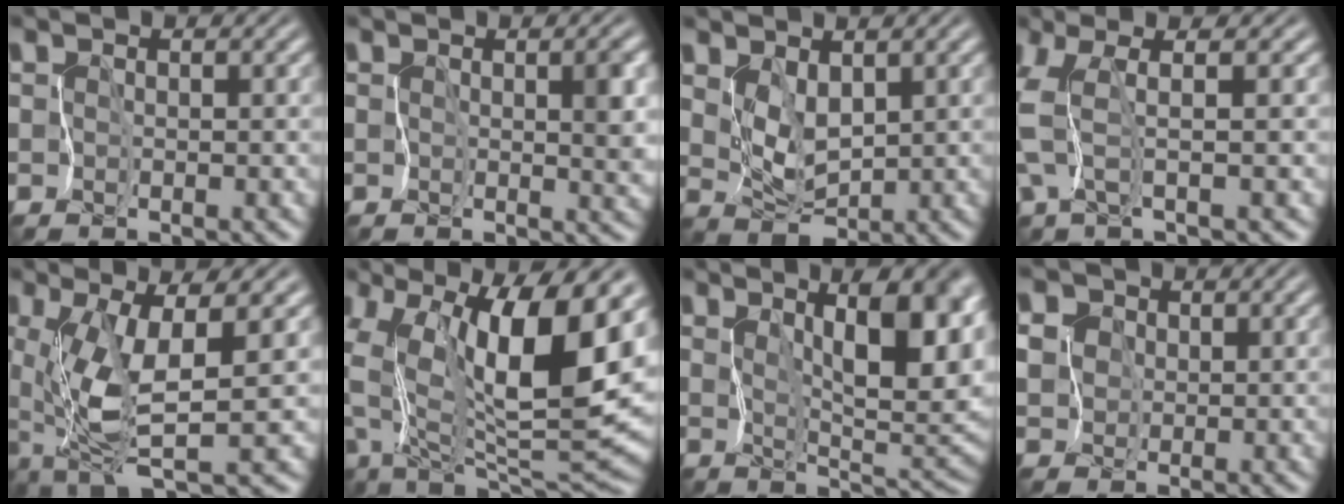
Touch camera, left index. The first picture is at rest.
{"total": 4.2, "force": [0.7, 1.6, 3.8], "torque": [-0.057, -0.004, 0.014]}
{"total": 2.3, "force": [1.1, 1.2, 1.6], "torque": [-0.040, -0.008, 0.025]}
{"total": 3.0, "force": [0.4, 0.1, 3.0], "torque": [-0.070, 0.000, 0.002]}
{"total": 6.2, "force": [-0.3, 1.3, 6.1], "torque": [-0.124, -0.009, -0.003]}
{"total": 13.4, "force": [2.3, 5.0, 12.3], "torque": [-0.217, -0.004, 0.030]}
{"total": 9.9, "force": [3.9, 3.4, 8.4], "torque": [-0.106, 0.003, 0.054]}
{"total": 4.4, "force": [1.8, 3.7, 1.5], "torque": [-0.053, 0.017, 0.019]}